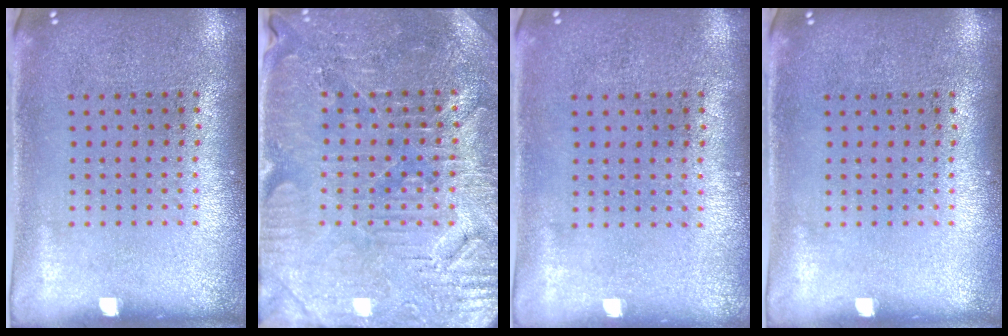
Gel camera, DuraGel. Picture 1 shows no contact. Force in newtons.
{"total": 3.8, "press": 3.7, "slide": 0.7}
{"total": 0.0}
{"total": 0.0}